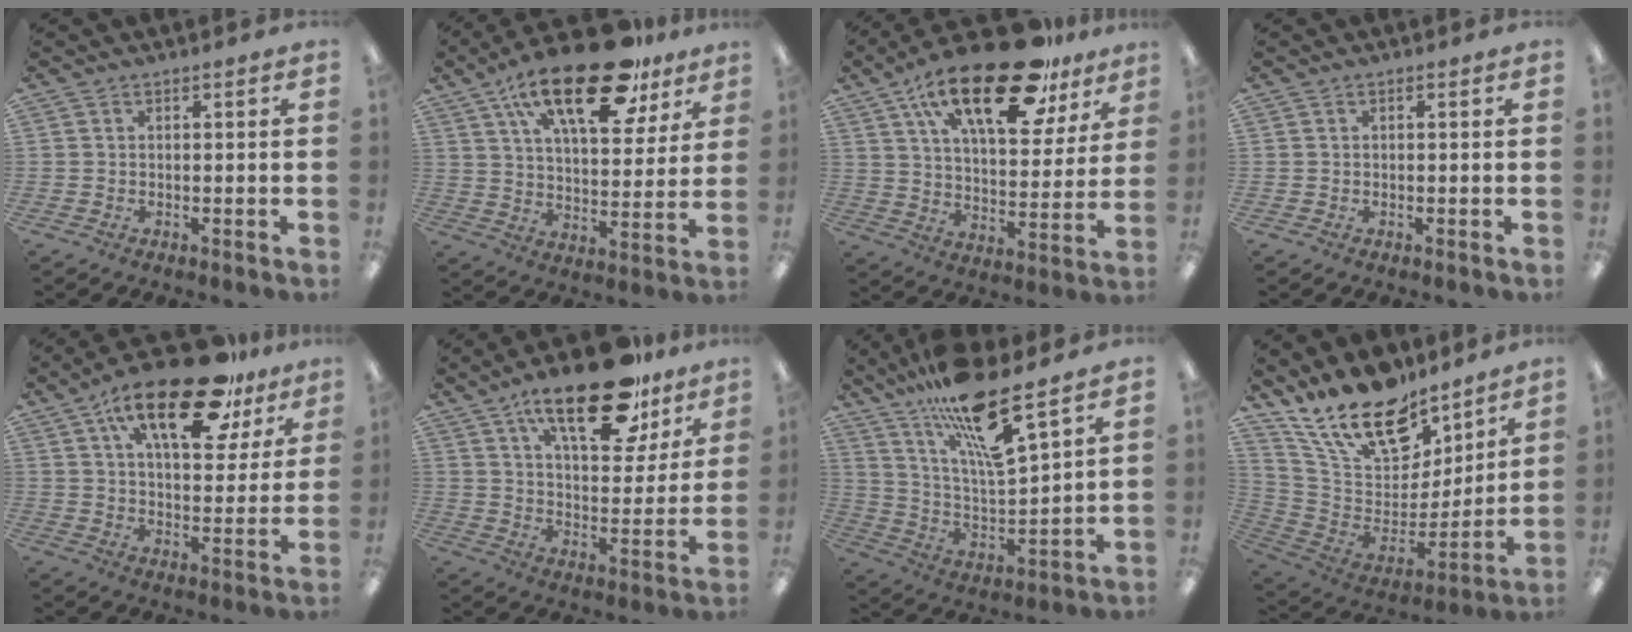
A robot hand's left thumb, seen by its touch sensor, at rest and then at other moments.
{"total": 24.2, "force": [14.8, 10.3, 16.1], "torque": [-0.249, -0.070, 0.246]}
{"total": 25.3, "force": [15.7, 10.5, 16.8], "torque": [-0.262, -0.081, 0.261]}
{"total": 0.0}
{"total": 21.8, "force": [13.2, 9.0, 14.8], "torque": [-0.230, -0.061, 0.216]}
{"total": 22.4, "force": [14.4, 9.4, 14.4], "torque": [-0.212, -0.073, 0.237]}
{"total": 17.1, "force": [13.0, 2.5, 10.9], "torque": [-0.203, -0.080, 0.216]}
{"total": 20.5, "force": [15.4, 9.4, 9.6], "torque": [-0.184, -0.107, 0.282]}